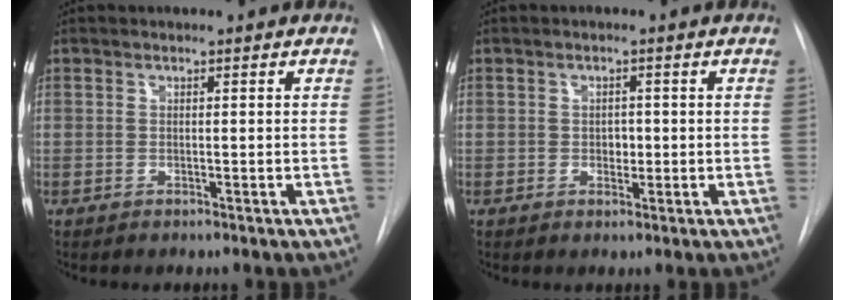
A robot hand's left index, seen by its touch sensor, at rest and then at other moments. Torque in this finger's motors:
{"motor_torque": [0.49, -0.24, -0.01, 0.02]}